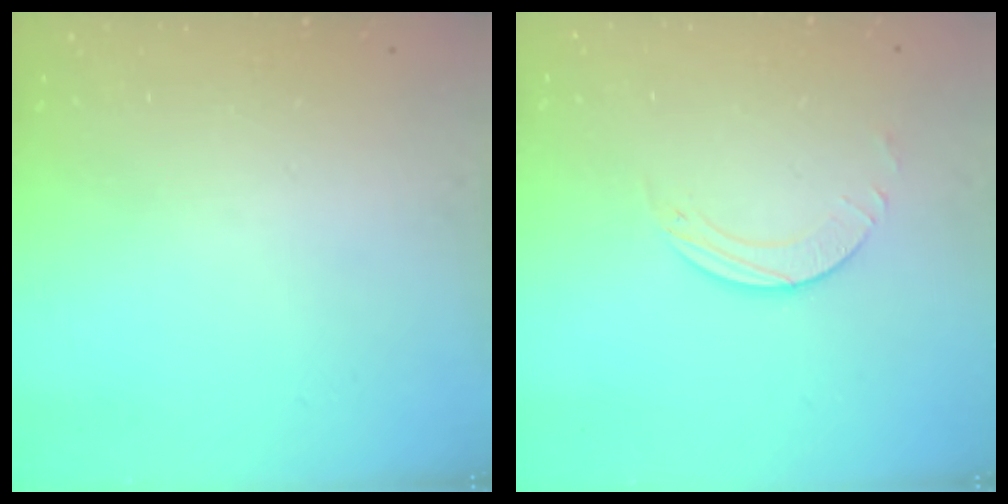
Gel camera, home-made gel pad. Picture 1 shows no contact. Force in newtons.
{"total": 2.5, "press": 2.5, "slide": 0.2}